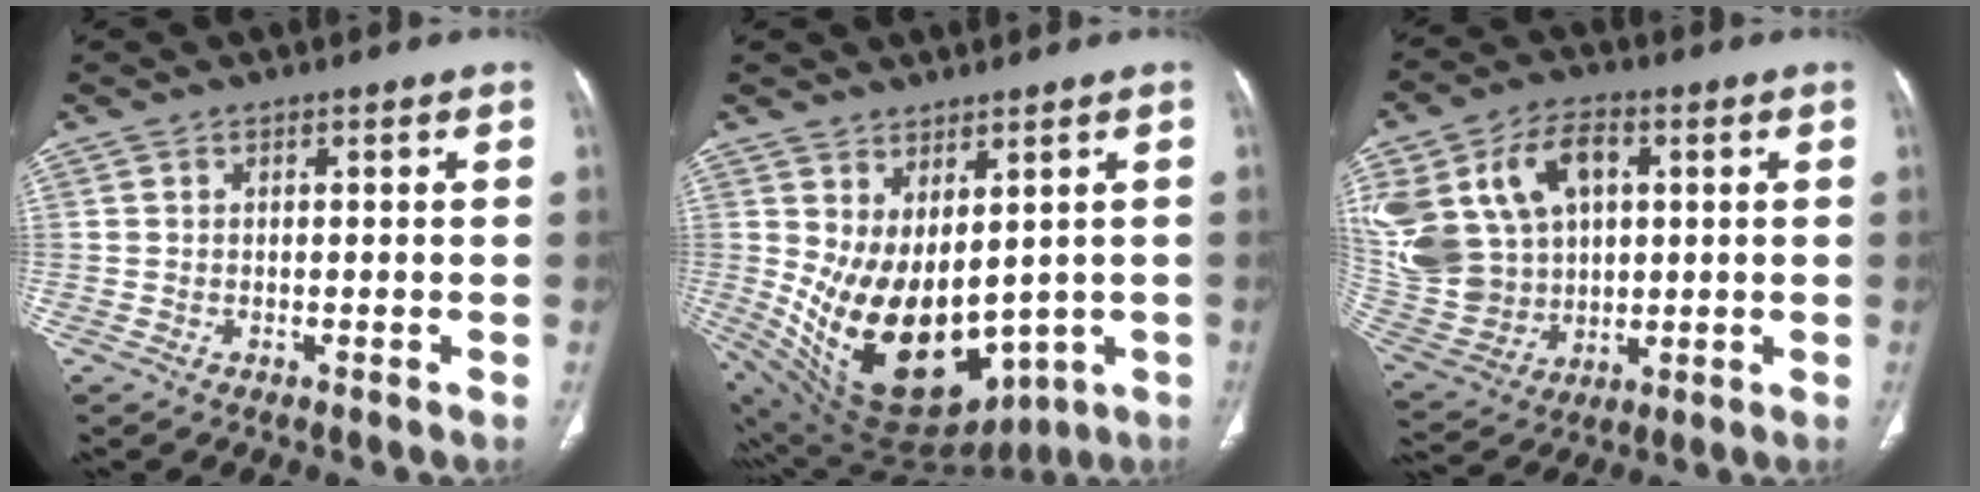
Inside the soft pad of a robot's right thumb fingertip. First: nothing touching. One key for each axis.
{"total": 19.7, "fx": -0.6, "fy": 11.8, "fz": 15.8, "tx": -0.253, "ty": -0.032, "tz": 0.039}
{"total": 23.4, "fx": 6.1, "fy": 17.4, "fz": 14.4, "tx": -0.311, "ty": 0.022, "tz": 0.137}